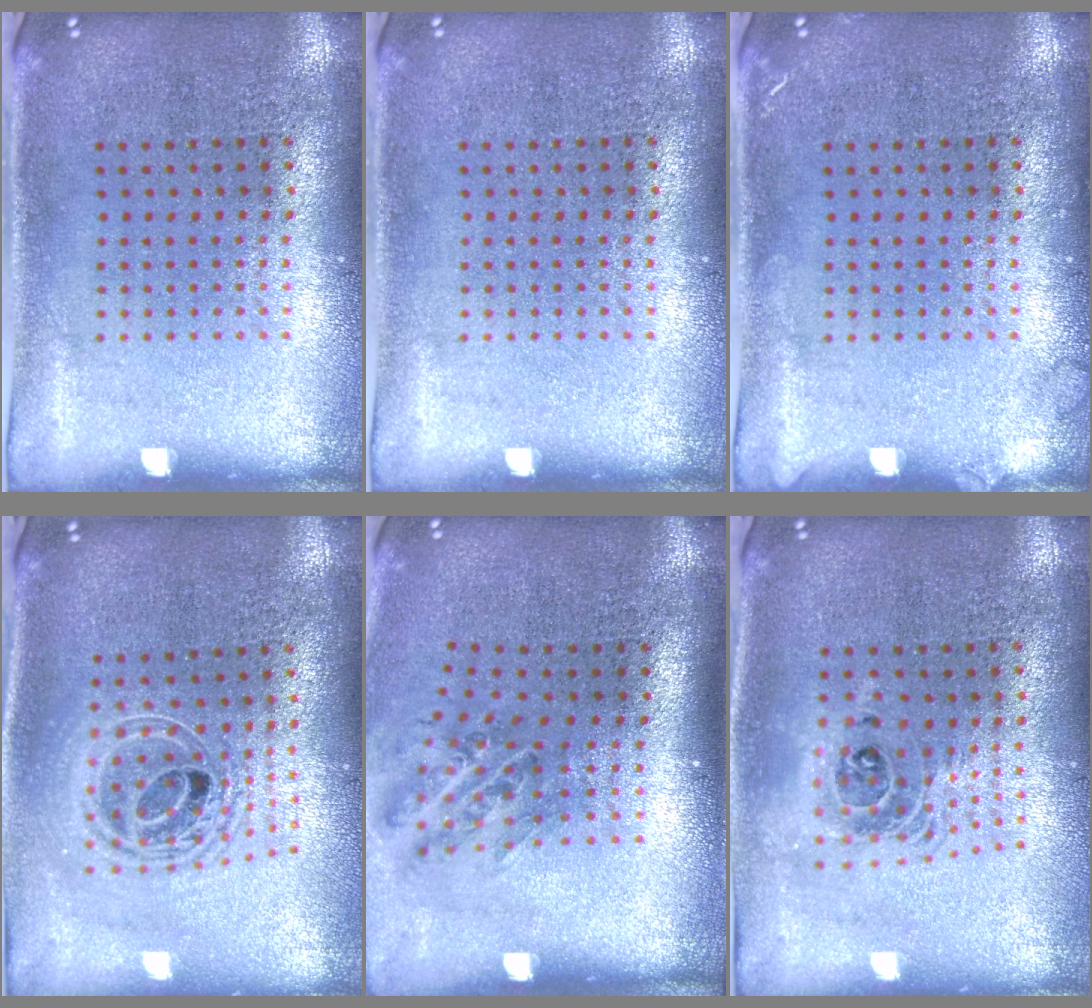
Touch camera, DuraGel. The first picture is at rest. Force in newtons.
{"total": 0.0}
{"total": 0.8, "press": 0.8, "slide": 0.1}
{"total": 2.0, "press": 1.6, "slide": 1.2}
{"total": 1.1, "press": 1.0, "slide": 0.6}
{"total": 1.7, "press": 1.4, "slide": 0.9}